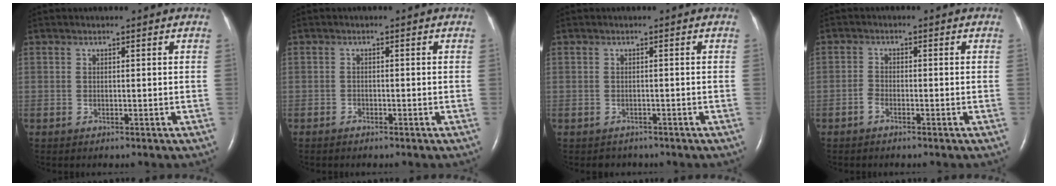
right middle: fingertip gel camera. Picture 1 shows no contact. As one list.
[{"total": 0.8, "force": [-0.7, 0.3, 0.2], "torque": [-0.006, 0.000, -0.015]}, {"total": 1.6, "force": [-1.3, 0.9, -0.2], "torque": [-0.005, 0.001, -0.019]}, {"total": 1.5, "force": [-1.1, 0.6, 0.8], "torque": [-0.019, 0.002, -0.022]}]